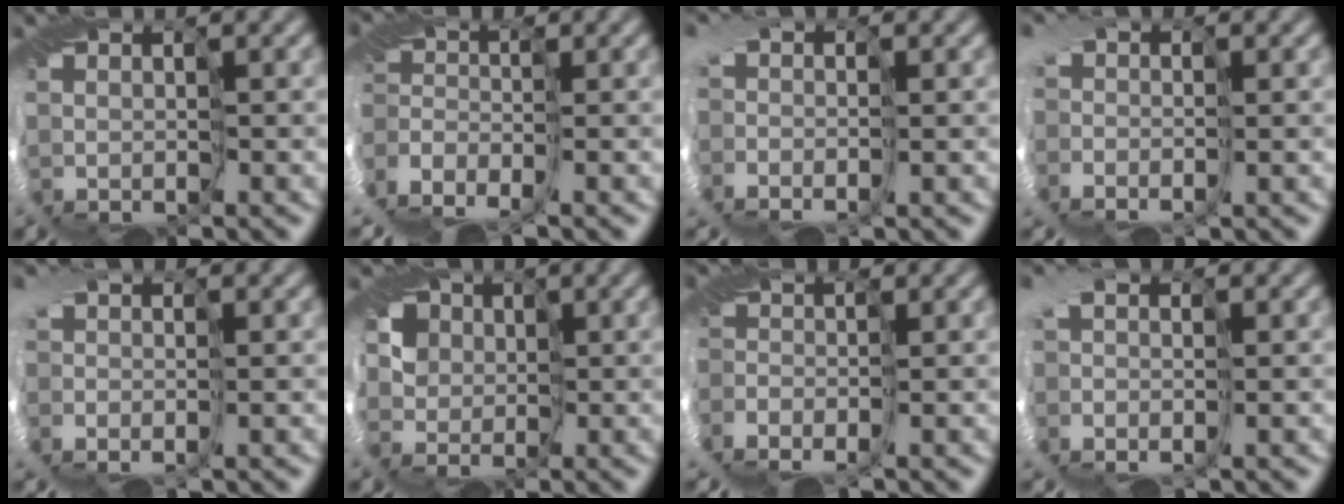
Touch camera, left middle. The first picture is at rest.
{"total": 5.1, "force": [-4.7, 1.5, 1.0], "torque": [-0.020, -0.017, -0.086]}
{"total": 3.3, "force": [-0.9, 2.4, 2.2], "torque": [-0.032, 0.003, -0.012]}
{"total": 3.6, "force": [-1.0, 2.6, 2.3], "torque": [-0.036, 0.003, -0.013]}
{"total": 2.5, "force": [-0.8, 1.6, 1.7], "torque": [-0.022, 0.000, -0.019]}
{"total": 6.6, "force": [2.2, 5.7, 2.4], "torque": [-0.027, 0.021, 0.012]}
{"total": 3.3, "force": [-2.9, 1.3, 0.6], "torque": [-0.005, -0.009, -0.051]}
{"total": 2.8, "force": [-0.8, 1.6, 2.2], "torque": [-0.036, 0.008, -0.020]}